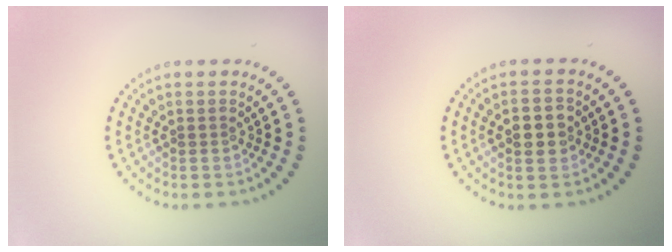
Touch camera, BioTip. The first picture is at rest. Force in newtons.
{"total": 2.6, "press": 2.6, "slide": 0.2}